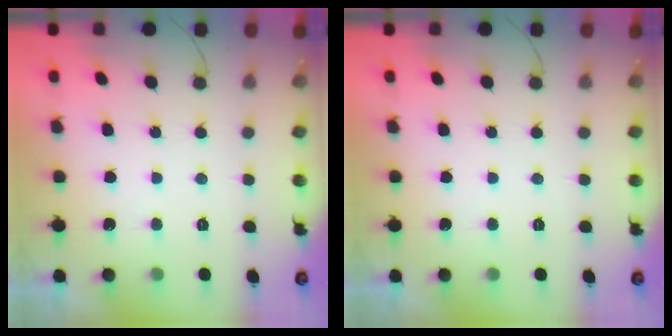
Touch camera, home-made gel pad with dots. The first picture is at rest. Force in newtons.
{"total": 0.0}